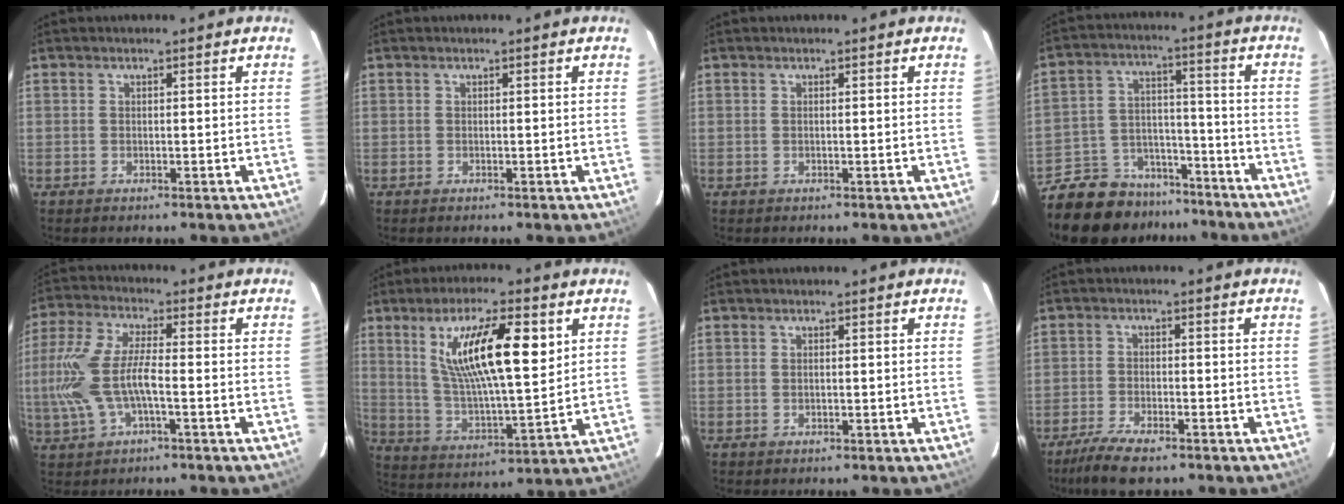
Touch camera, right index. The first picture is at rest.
{"total": 0.0}
{"total": 0.0}
{"total": 17.4, "force": [-14.0, 8.9, 5.3], "torque": [-0.133, 0.042, -0.203]}
{"total": 12.0, "force": [-2.5, 4.3, 10.9], "torque": [-0.240, 0.000, -0.045]}
{"total": 17.1, "force": [6.4, 4.4, 15.2], "torque": [-0.270, 0.003, 0.120]}
{"total": 0.5, "force": [0.1, 0.4, 0.4], "torque": [-0.006, 0.002, 0.003]}
{"total": 8.4, "force": [-6.4, 2.5, 4.7], "torque": [-0.121, -0.018, -0.119]}